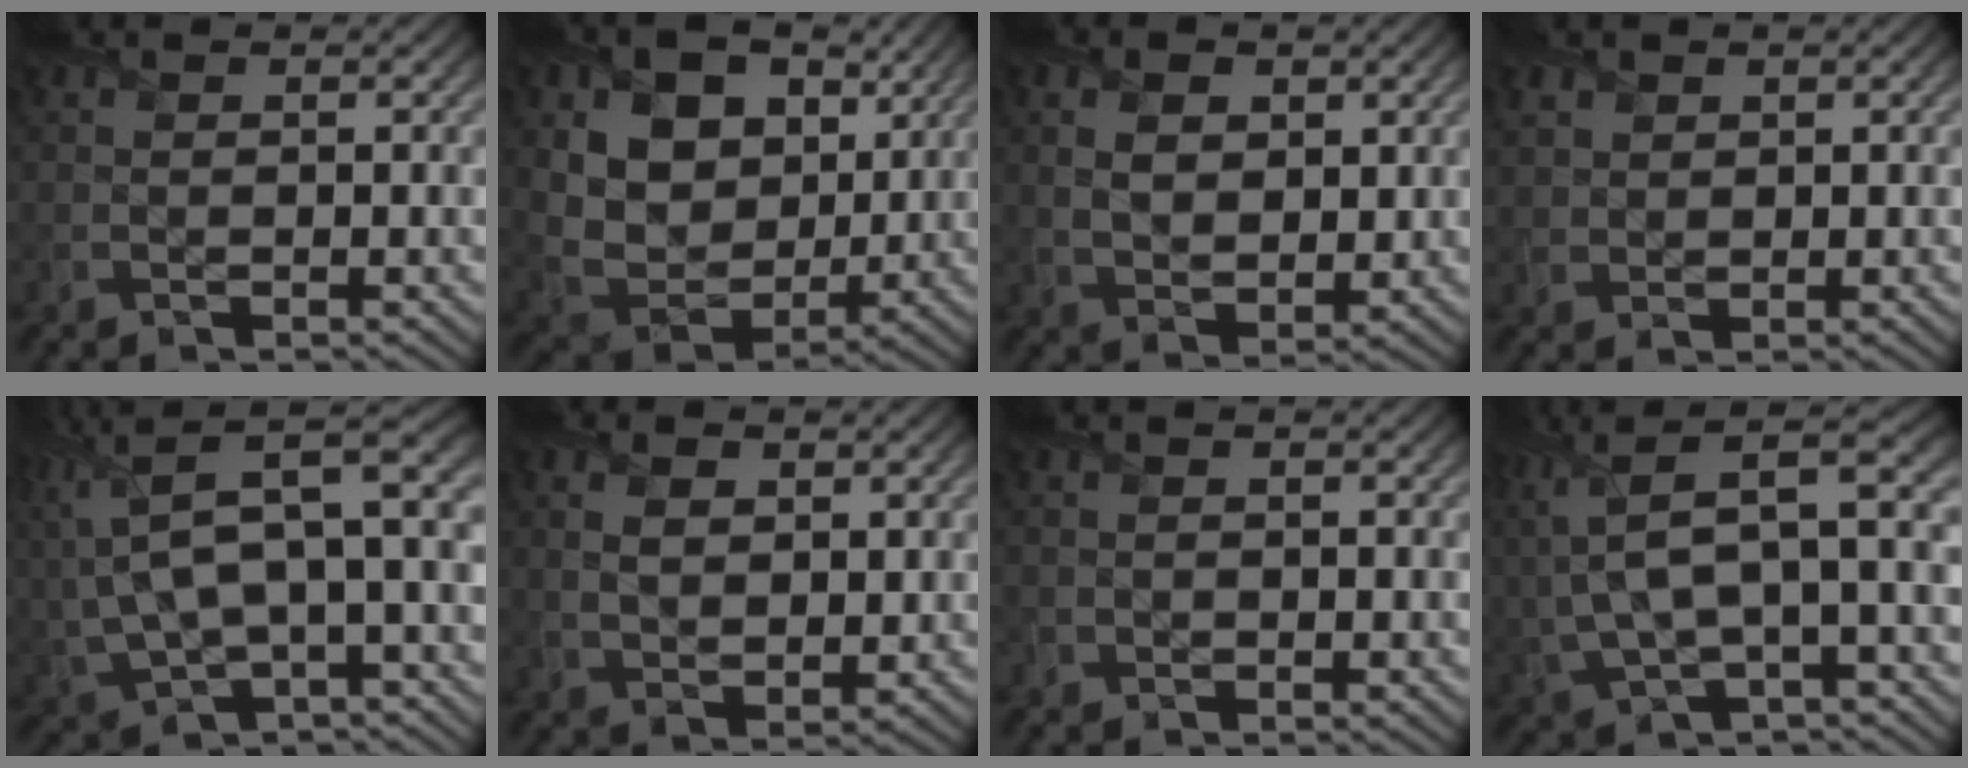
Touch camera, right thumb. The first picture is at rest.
{"total": 11.9, "force": [4.6, 8.6, 6.9], "torque": [-0.178, -0.003, 0.088]}
{"total": 4.9, "force": [1.6, 3.2, 3.3], "torque": [-0.069, -0.006, 0.032]}
{"total": 2.3, "force": [1.5, 1.7, 0.7], "torque": [-0.023, 0.001, 0.033]}
{"total": 14.6, "force": [2.4, 7.0, 12.6], "torque": [-0.292, -0.010, 0.053]}
{"total": 4.0, "force": [1.2, 2.6, 2.8], "torque": [-0.056, -0.007, 0.027]}
{"total": 0.6, "force": [-0.3, 0.5, 0.2], "torque": [-0.003, -0.004, -0.006]}
{"total": 12.1, "force": [1.5, 5.2, 10.8], "torque": [-0.261, -0.006, 0.027]}